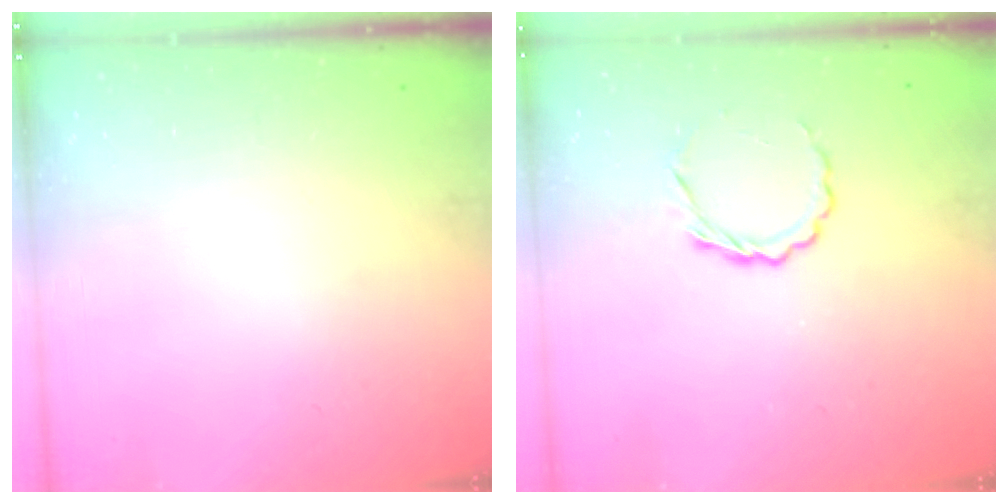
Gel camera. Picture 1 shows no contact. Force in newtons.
{"total": 4.2, "press": 4.0, "slide": 1.3}